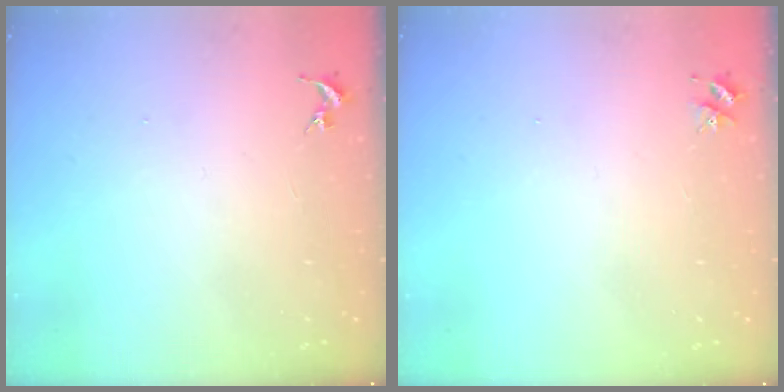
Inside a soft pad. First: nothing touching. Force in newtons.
{"total": 3.5, "press": 3.5, "slide": 0.5}